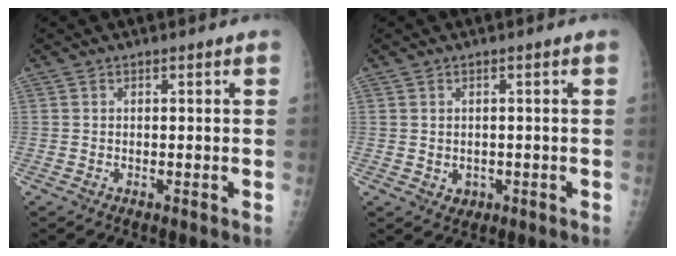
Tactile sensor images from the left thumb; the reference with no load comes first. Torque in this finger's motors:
{"motor_torque": [-0.44, 0.05, 0.13, -0.10, 0.04]}